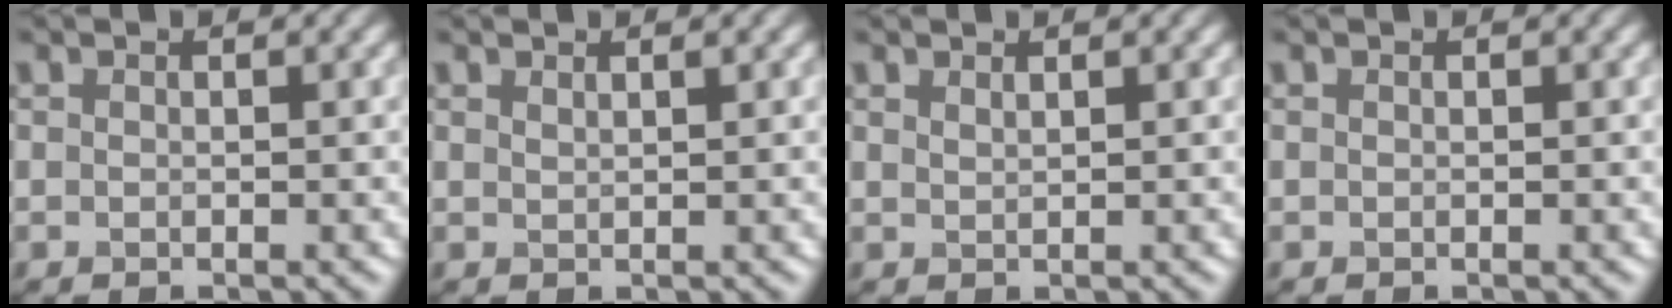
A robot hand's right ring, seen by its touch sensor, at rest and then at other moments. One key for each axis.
{"total": 0.6, "fx": 0.6, "fy": 0.1, "fz": 0.3, "tx": -0.002, "ty": -0.001, "tz": 0.011}
{"total": 0.7, "fx": 0.6, "fy": 0.1, "fz": 0.2, "tx": -0.003, "ty": 0.000, "tz": 0.014}
{"total": 0.0}